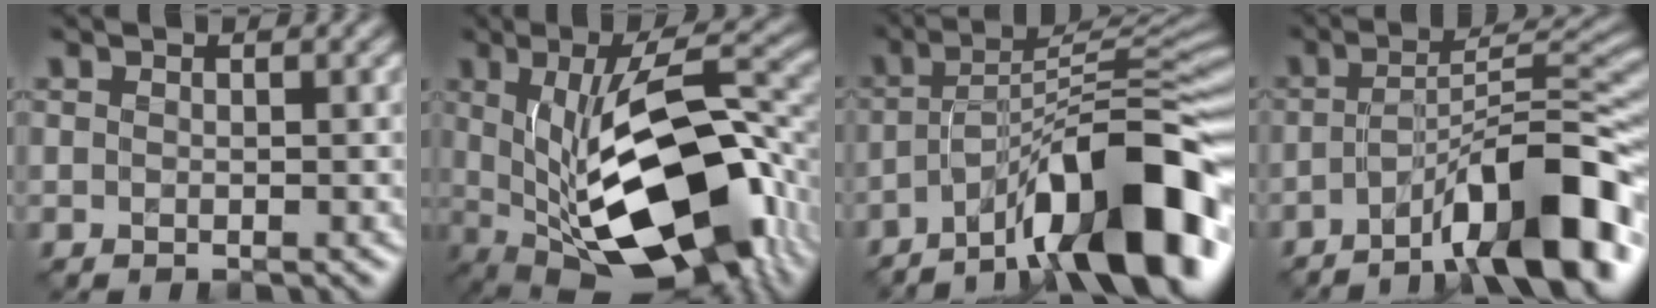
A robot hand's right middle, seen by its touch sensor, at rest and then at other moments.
{"total": 16.0, "force": [-1.8, 6.7, 14.4], "torque": [-0.204, -0.003, -0.019]}
{"total": 12.9, "force": [-7.3, 3.3, 10.1], "torque": [-0.141, 0.023, -0.129]}
{"total": 10.7, "force": [-5.9, 2.6, 8.6], "torque": [-0.119, 0.021, -0.103]}